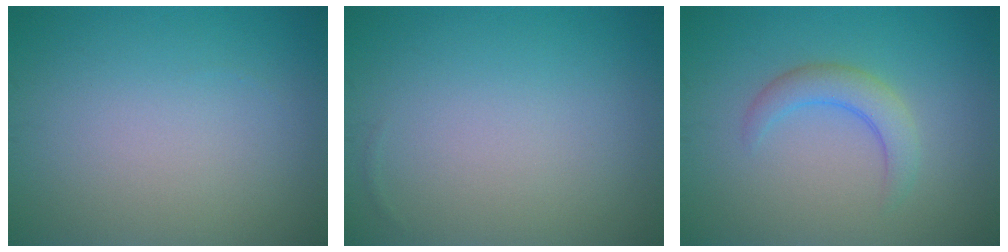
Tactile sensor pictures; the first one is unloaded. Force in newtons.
{"total": 0.0}
{"total": 2.8, "press": 2.8, "slide": 0.2}